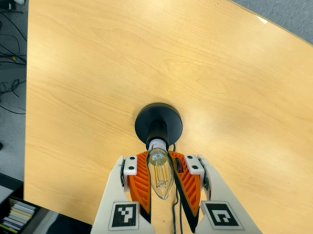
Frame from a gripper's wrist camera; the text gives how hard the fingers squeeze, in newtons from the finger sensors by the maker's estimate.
{"total": 20.3, "left": 19.5, "right": 21.0}